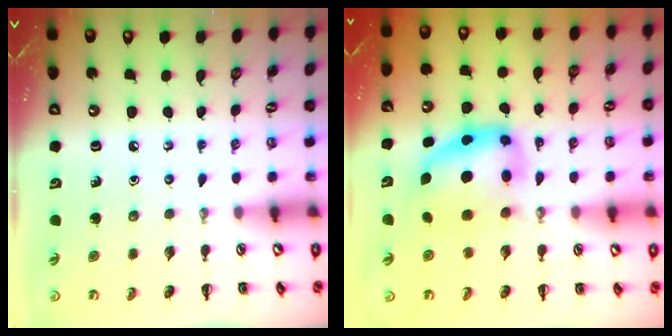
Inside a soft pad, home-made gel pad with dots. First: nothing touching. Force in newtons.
{"total": 8.1, "press": 7.9, "slide": 1.9}